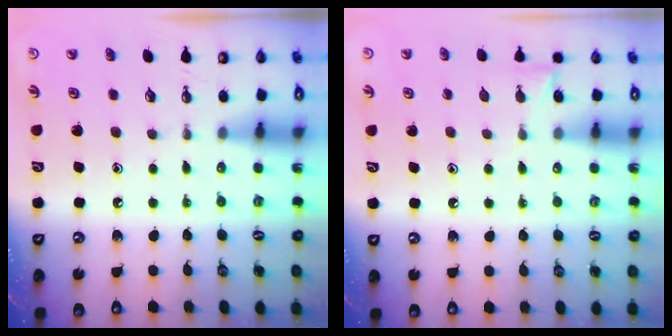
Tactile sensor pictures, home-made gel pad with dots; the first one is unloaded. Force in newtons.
{"total": 5.4, "press": 5.4, "slide": 0.6}